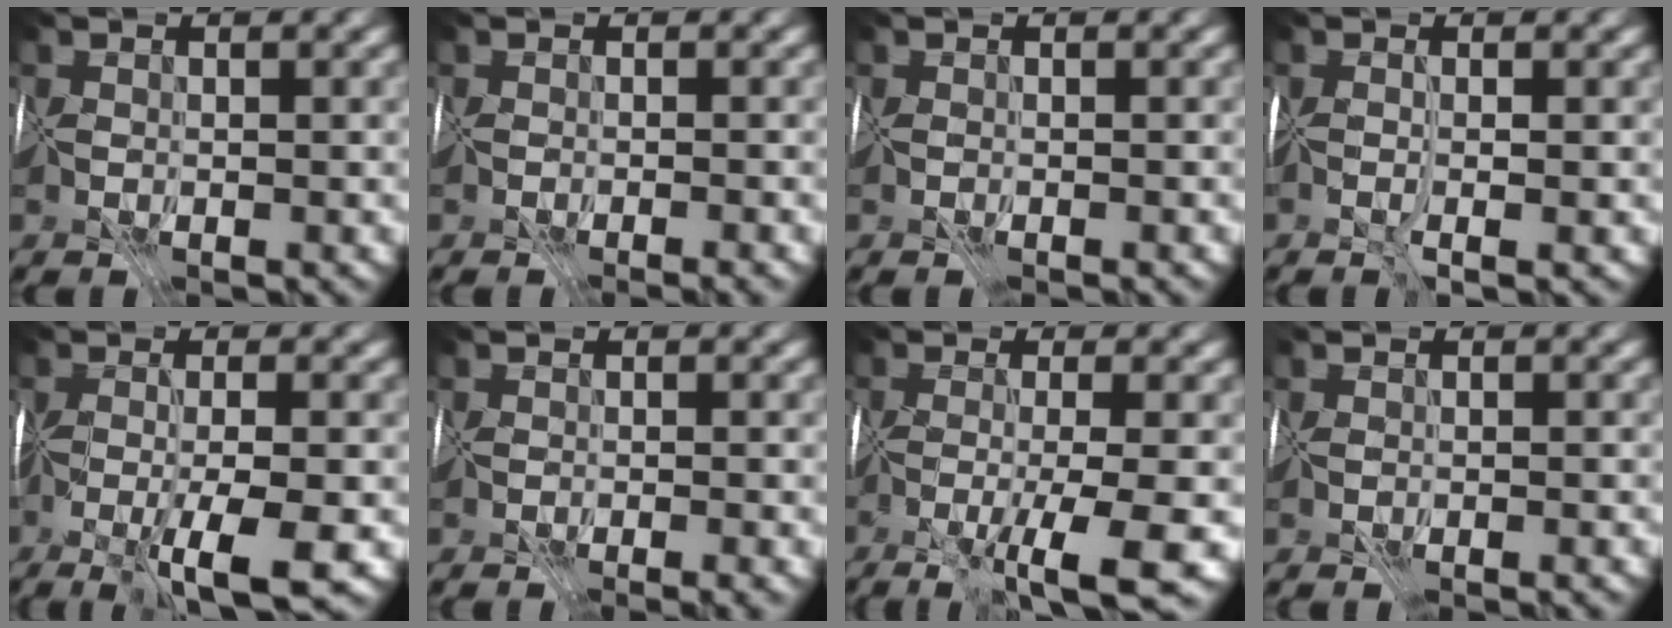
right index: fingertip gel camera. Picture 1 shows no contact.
{"total": 1.7, "force": [-1.4, 0.0, 0.9], "torque": [0.007, 0.002, -0.014]}
{"total": 1.0, "force": [-0.9, 0.0, 0.4], "torque": [0.005, -0.002, -0.014]}
{"total": 1.6, "force": [-0.4, -0.2, 1.5], "torque": [-0.026, -0.009, -0.005]}
{"total": 6.7, "force": [-3.3, 0.5, 5.7], "torque": [-0.100, -0.015, -0.055]}
{"total": 2.7, "force": [-2.2, 0.3, 1.6], "torque": [-0.008, 0.001, -0.021]}
{"total": 8.3, "force": [-4.4, 0.7, 7.0], "torque": [-0.109, -0.024, -0.064]}
{"total": 1.9, "force": [-1.8, 0.0, 0.6], "torque": [0.005, -0.001, -0.025]}